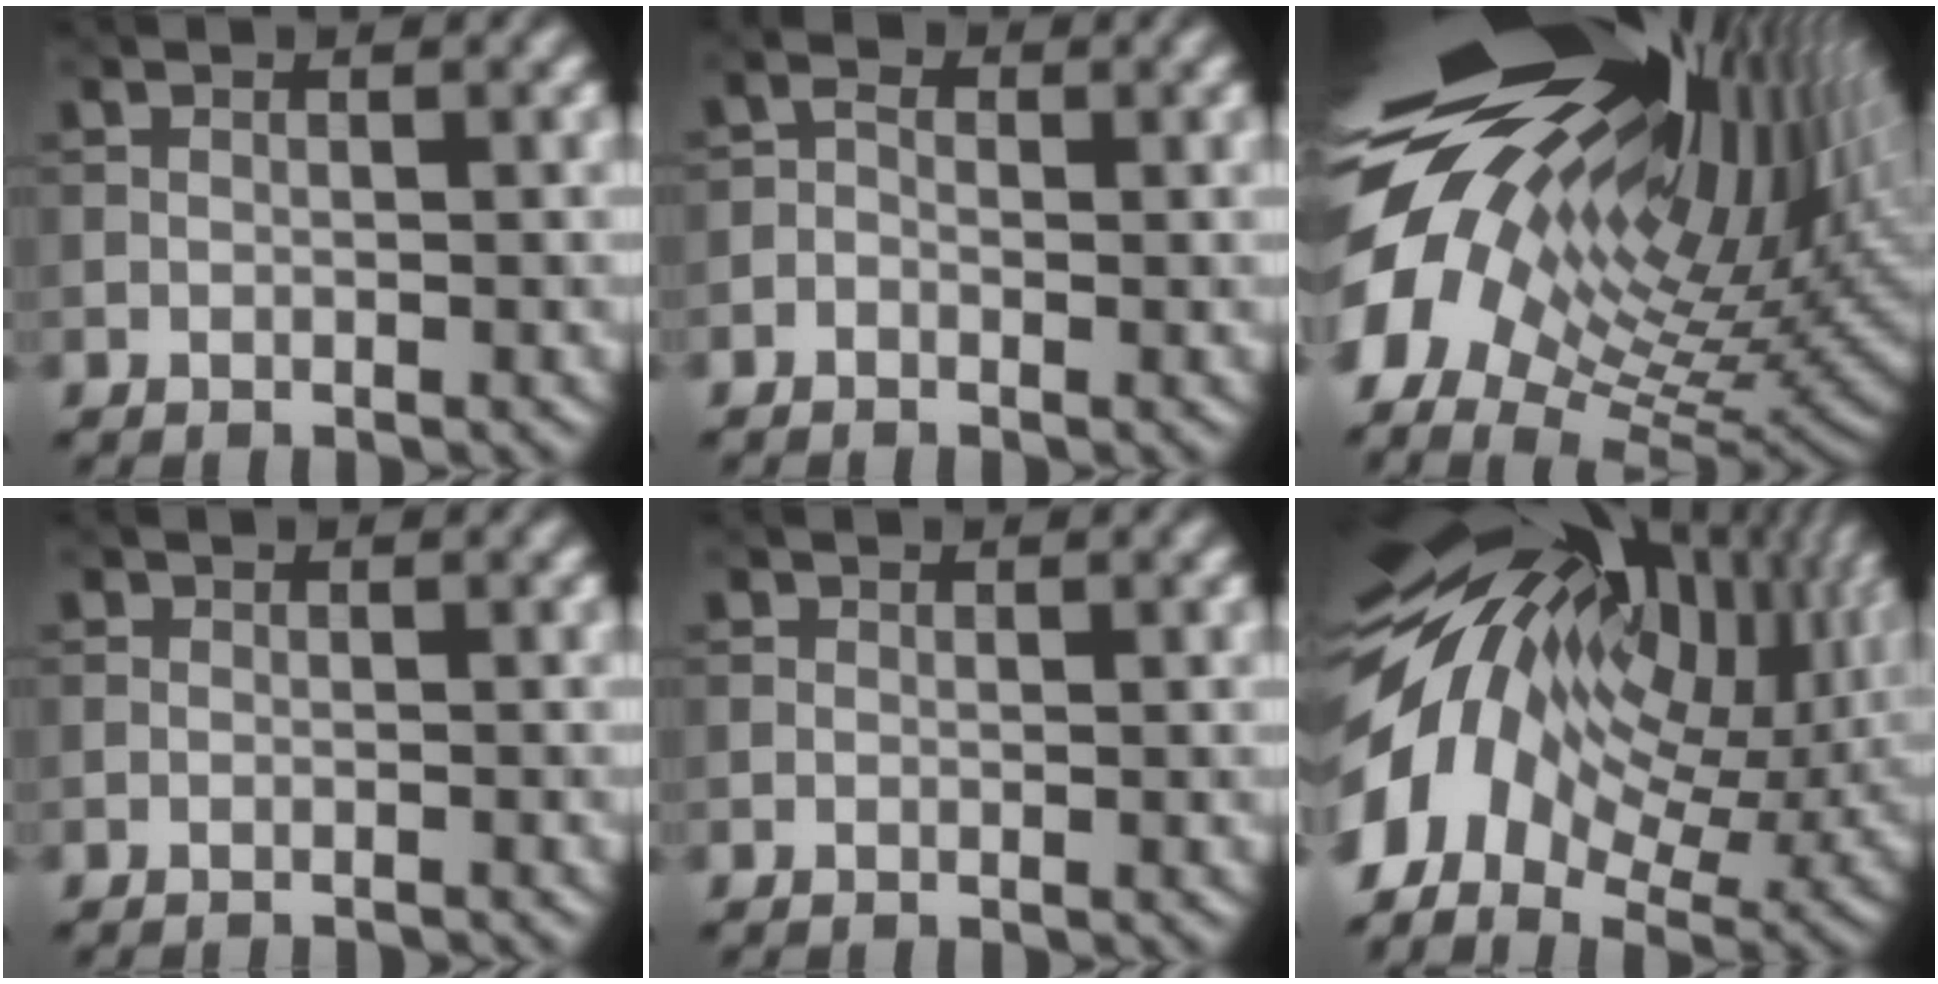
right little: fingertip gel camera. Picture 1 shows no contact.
{"total": 1.2, "force": [-0.9, 0.8, 0.2], "torque": [0.005, 0.000, -0.020]}
{"total": 20.8, "force": [6.2, 9.7, 17.3], "torque": [-0.287, 0.010, 0.114]}
{"total": 1.3, "force": [-1.3, 0.1, -0.2], "torque": [0.013, -0.007, -0.017]}
{"total": 0.7, "force": [-0.6, 0.0, -0.3], "torque": [0.011, -0.005, -0.005]}
{"total": 16.2, "force": [-0.6, 10.5, 12.3], "torque": [-0.253, -0.005, -0.008]}